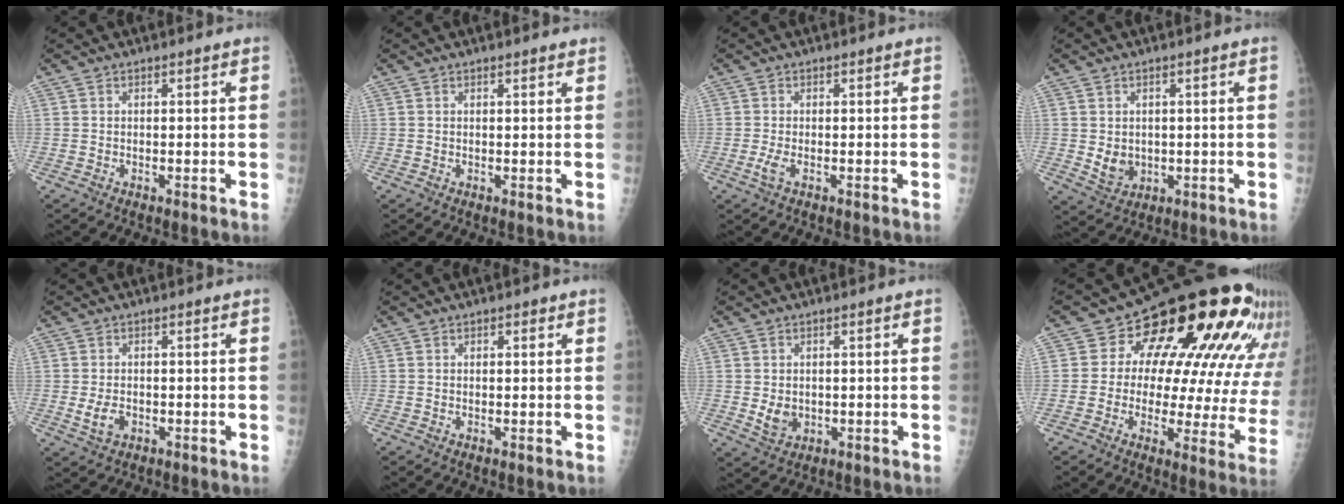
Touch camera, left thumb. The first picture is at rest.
{"total": 1.2, "force": [1.0, 0.3, 0.7], "torque": [-0.007, -0.001, 0.011]}
{"total": 2.0, "force": [-0.4, 0.6, 1.8], "torque": [-0.042, -0.003, -0.009]}
{"total": 4.2, "force": [0.1, 3.5, 2.3], "torque": [-0.025, -0.007, 0.016]}
{"total": 3.3, "force": [-0.8, 2.2, 2.4], "torque": [-0.044, -0.001, -0.009]}
{"total": 1.0, "force": [0.5, 0.5, 0.7], "torque": [-0.005, 0.000, 0.004]}
{"total": 3.6, "force": [-0.1, 2.8, 2.2], "torque": [-0.028, -0.005, 0.010]}
{"total": 22.8, "force": [13.5, 11.1, 14.7], "torque": [-0.150, -0.037, 0.153]}